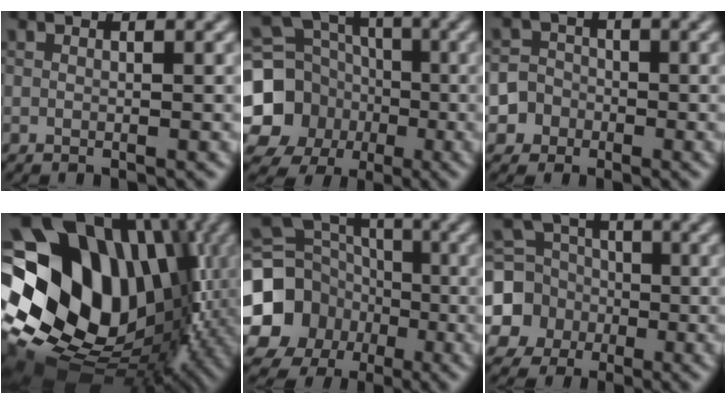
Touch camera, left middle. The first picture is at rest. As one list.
[{"total": 12.6, "force": [-2.8, 11.5, 4.2], "torque": [-0.105, -0.010, -0.070]}, {"total": 3.7, "force": [-1.9, 3.2, 0.2], "torque": [0.027, 0.000, -0.040]}, {"total": 19.6, "force": [0.6, 14.8, 12.8], "torque": [-0.217, -0.030, 0.038]}, {"total": 16.7, "force": [-4.3, 15.3, 5.1], "torque": [-0.136, -0.009, -0.102]}, {"total": 8.3, "force": [-1.8, 7.7, 2.4], "torque": [-0.062, -0.004, -0.063]}]